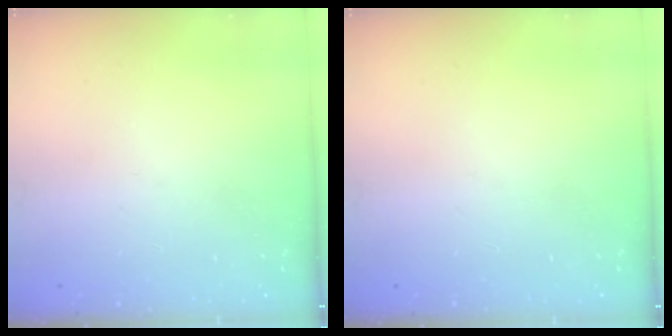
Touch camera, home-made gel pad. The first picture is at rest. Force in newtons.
{"total": 0.0}